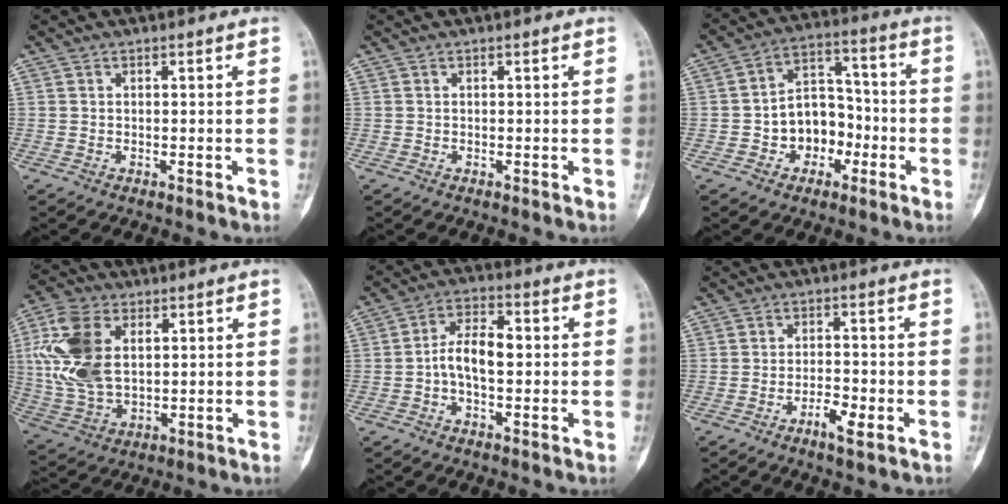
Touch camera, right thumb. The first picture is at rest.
{"total": 0.0}
{"total": 12.1, "force": [-3.2, 9.2, 7.1], "torque": [-0.061, 0.052, -0.055]}
{"total": 15.3, "force": [3.4, 9.3, 11.6], "torque": [-0.241, -0.004, 0.070]}
{"total": 7.5, "force": [-0.5, 3.9, 6.3], "torque": [-0.110, 0.024, -0.016]}
{"total": 4.2, "force": [-2.1, 1.1, 3.4], "torque": [-0.063, 0.012, -0.040]}